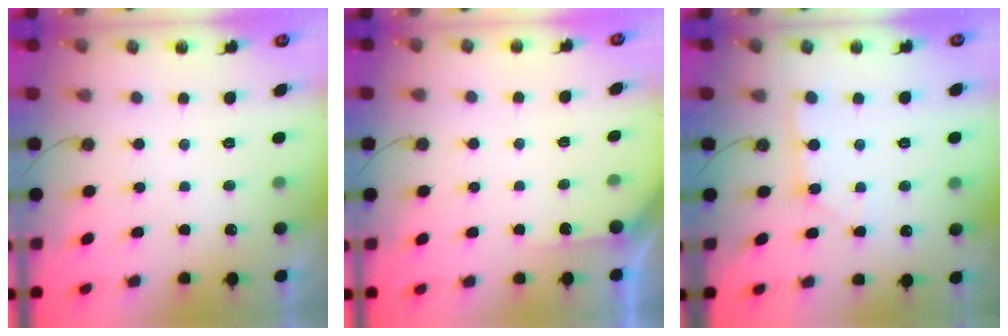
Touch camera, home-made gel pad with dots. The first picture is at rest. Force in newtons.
{"total": 2.7, "press": 2.7, "slide": 0.3}
{"total": 2.0, "press": 2.0, "slide": 0.3}